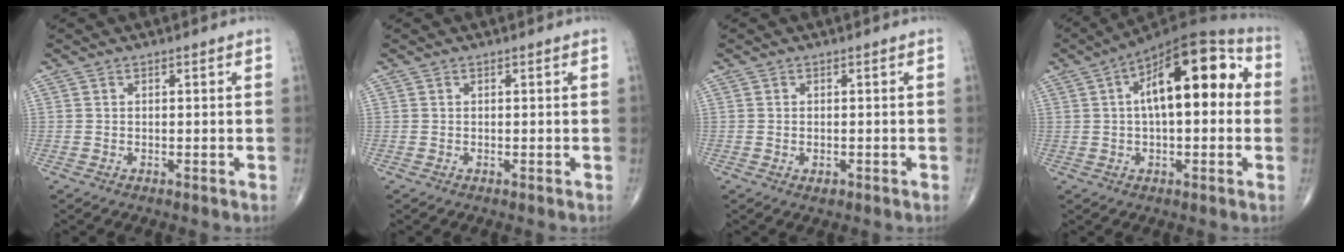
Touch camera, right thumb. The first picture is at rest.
{"total": 0.0}
{"total": 1.2, "force": [-0.4, 0.7, 0.8], "torque": [-0.011, -0.001, -0.003]}
{"total": 18.9, "force": [3.5, 8.4, 16.6], "torque": [-0.230, 0.041, 0.041]}